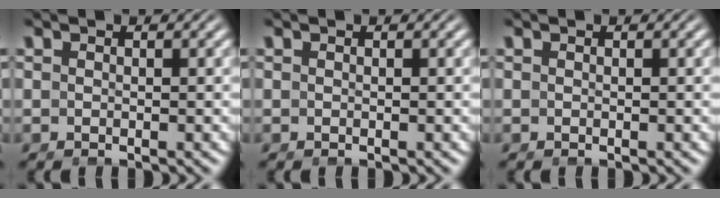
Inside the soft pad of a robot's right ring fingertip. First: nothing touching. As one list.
[{"total": 0.0}, {"total": 0.0}]